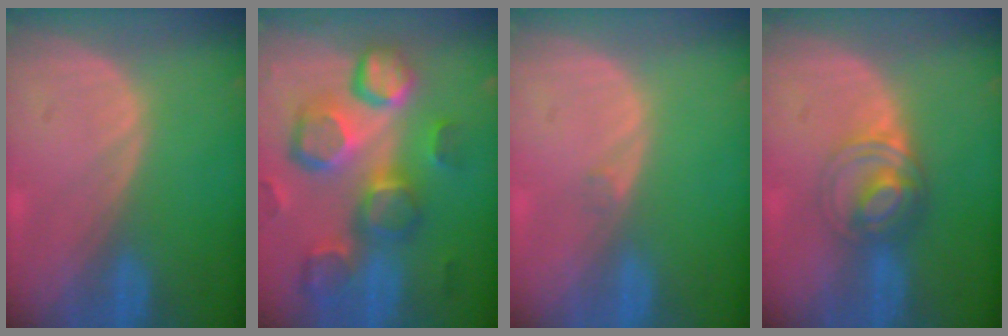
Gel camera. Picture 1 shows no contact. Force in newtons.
{"total": 13.2, "press": 11.5, "slide": 6.5}
{"total": 0.5, "press": 0.5, "slide": 0.1}
{"total": 6.1, "press": 5.4, "slide": 2.8}